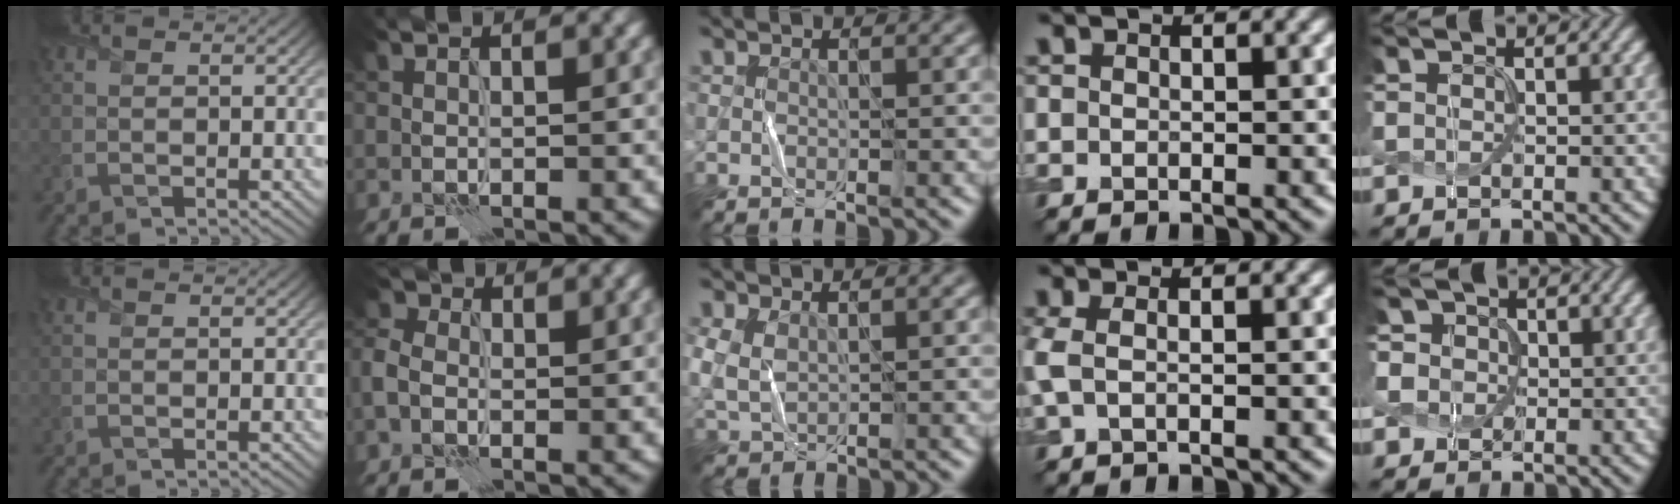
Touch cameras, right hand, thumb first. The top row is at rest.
{"index": {"total": 3.0, "force": [-0.4, 2.5, 1.6], "torque": [-0.048, 0.003, -0.012]}, "middle": {"total": 2.8, "force": [0.9, 1.8, 2.0], "torque": [-0.061, 0.003, 0.022]}, "ring": {"total": 1.8, "force": [0.1, 0.6, 1.7], "torque": [-0.043, 0.003, -0.002]}, "little": {"total": 5.2, "force": [2.0, 4.4, 1.9], "torque": [-0.039, 0.023, 0.007]}}